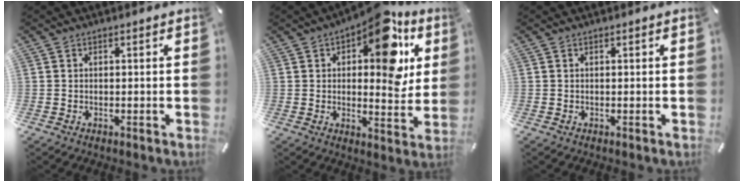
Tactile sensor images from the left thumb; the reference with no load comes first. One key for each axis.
{"total": 16.6, "fx": 8.1, "fy": 8.0, "fz": 12.1, "tx": -0.149, "ty": -0.057, "tz": 0.131}
{"total": 0.0}